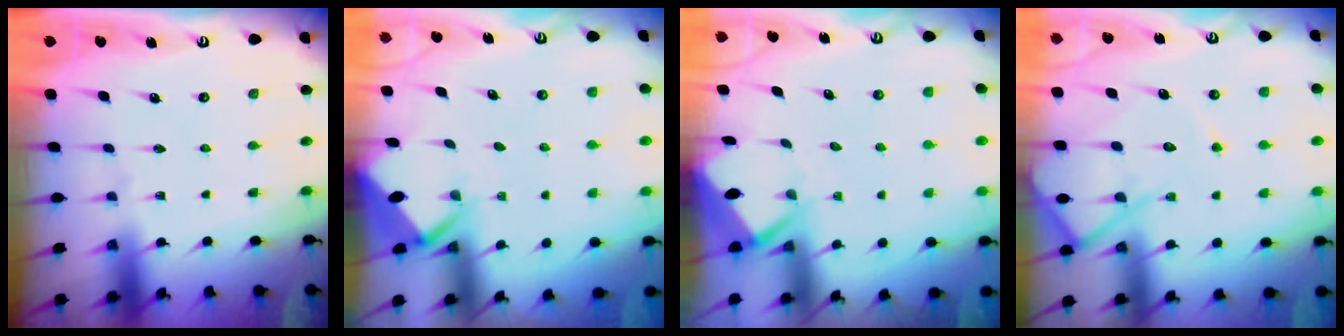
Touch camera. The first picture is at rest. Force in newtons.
{"total": 2.8, "press": 2.8, "slide": 0.2}
{"total": 3.5, "press": 3.5, "slide": 0.3}
{"total": 10.4, "press": 10.3, "slide": 1.0}